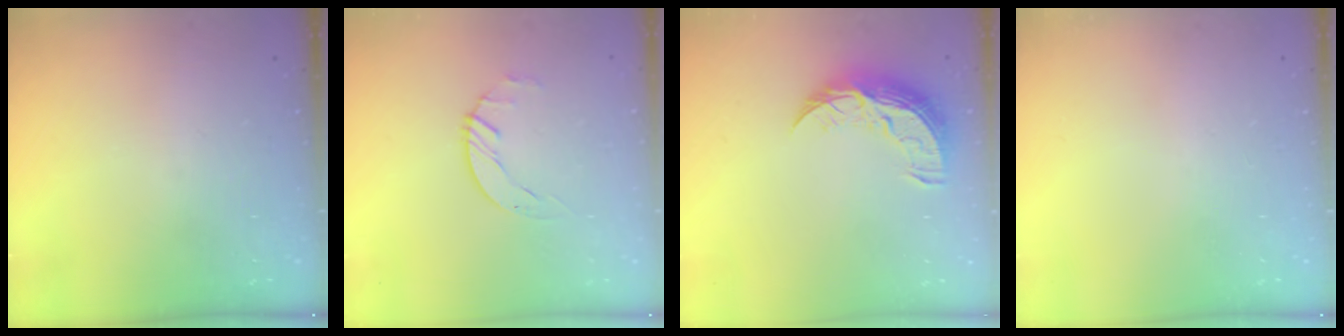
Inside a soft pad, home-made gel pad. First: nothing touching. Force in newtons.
{"total": 1.4, "press": 1.4, "slide": 0.2}
{"total": 10.7, "press": 10.6, "slide": 0.6}
{"total": 0.0}